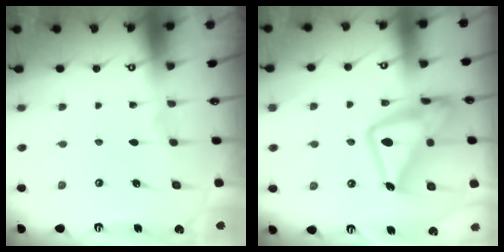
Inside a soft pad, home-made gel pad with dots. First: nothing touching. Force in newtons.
{"total": 20.8, "press": 20.7, "slide": 1.6}